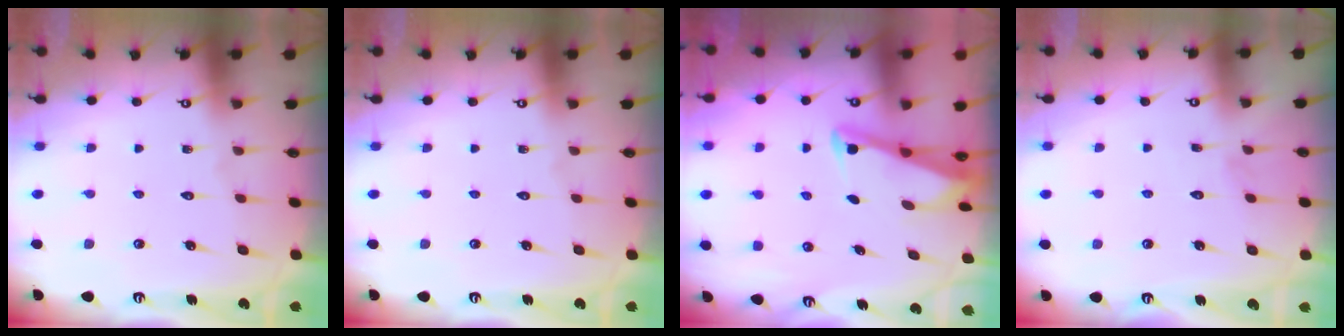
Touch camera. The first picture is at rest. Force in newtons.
{"total": 0.0}
{"total": 2.8, "press": 2.8, "slide": 0.3}
{"total": 2.7, "press": 2.7, "slide": 0.2}